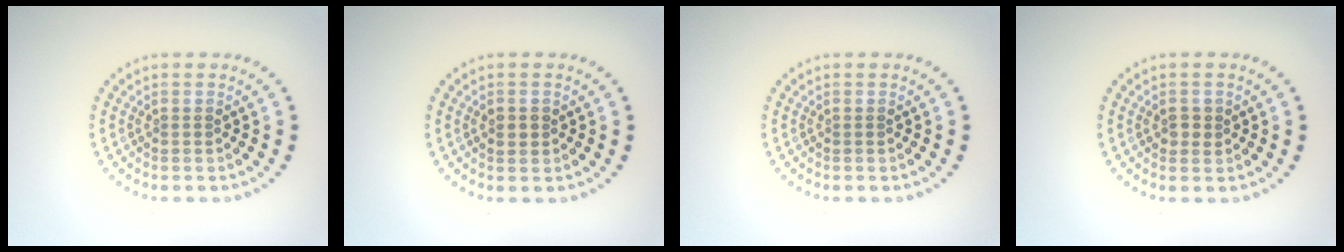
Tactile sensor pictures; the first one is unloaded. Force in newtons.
{"total": 1.2, "press": 1.2, "slide": 0.3}
{"total": 0.0}
{"total": 1.2, "press": 1.2, "slide": 0.1}